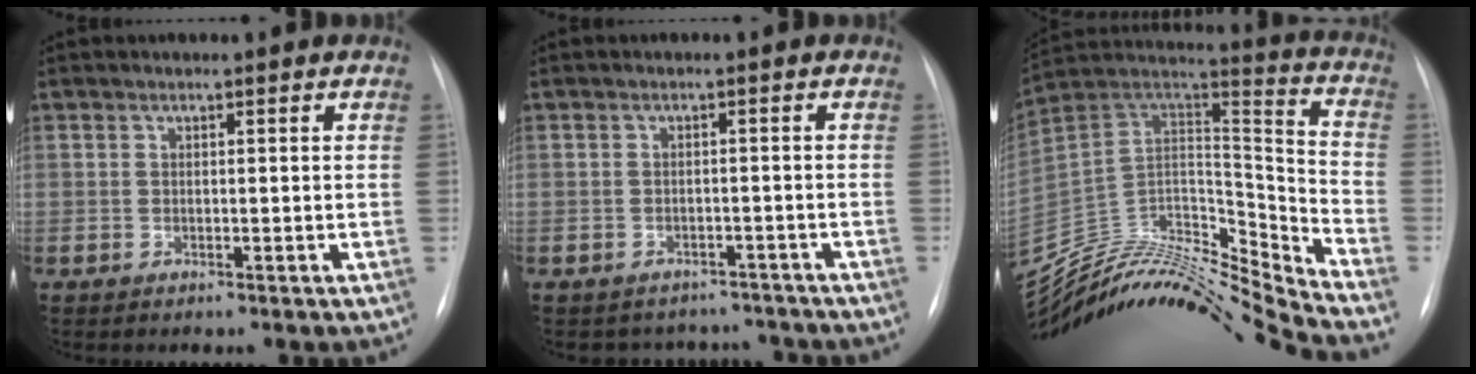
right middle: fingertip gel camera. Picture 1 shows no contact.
{"total": 6.1, "force": [-5.5, 2.6, -0.5], "torque": [0.016, 0.025, -0.062]}
{"total": 27.0, "force": [-25.5, 1.3, 8.8], "torque": [-0.184, 0.014, -0.423]}